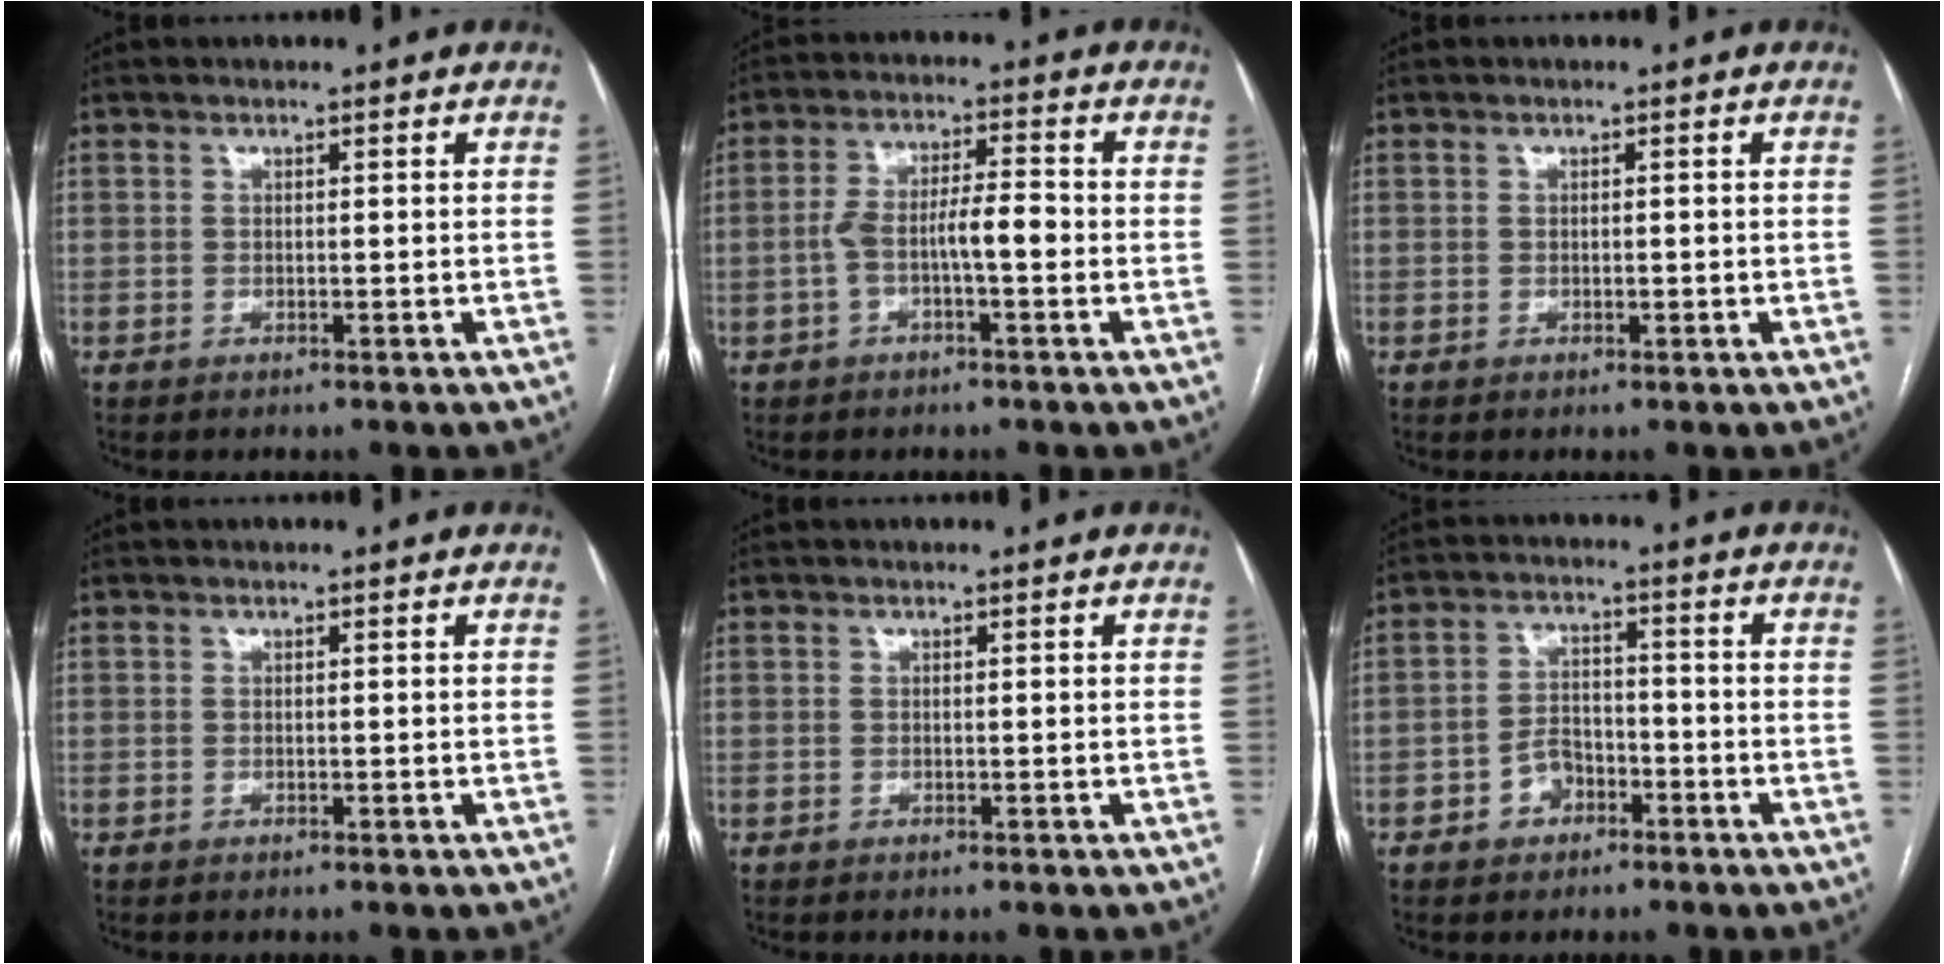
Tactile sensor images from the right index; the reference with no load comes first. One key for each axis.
{"total": 6.5, "fx": -1.6, "fy": 1.5, "fz": 6.2, "tx": -0.118, "ty": 0.022, "tz": -0.027}
{"total": 0.9, "fx": -0.2, "fy": 0.4, "fz": 0.7, "tx": -0.014, "ty": -0.001, "tz": -0.002}
{"total": 0.0}
{"total": 0.0}
{"total": 4.8, "fx": -2.5, "fy": 3.4, "fz": 2.4, "tx": -0.043, "ty": 0.016, "tz": -0.040}